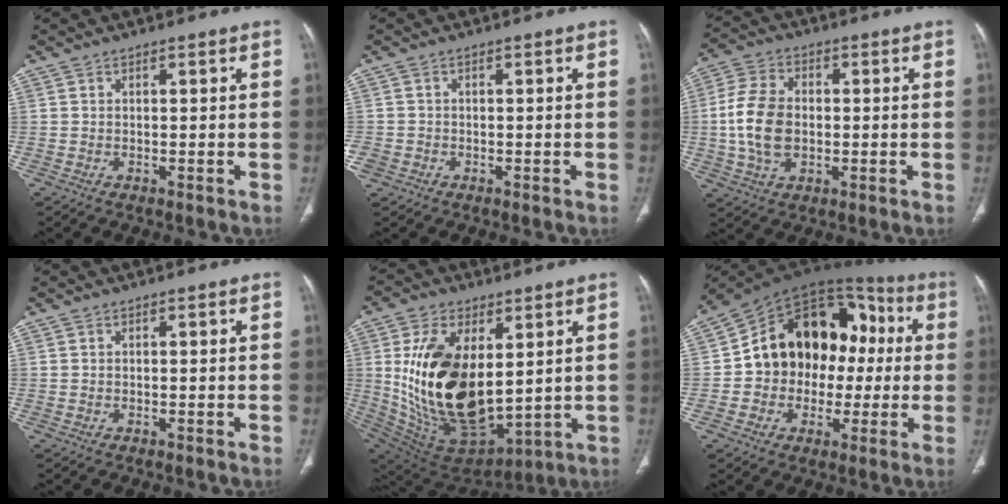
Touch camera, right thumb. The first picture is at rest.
{"total": 2.7, "force": [-1.0, 2.3, 0.9], "torque": [-0.020, 0.006, -0.016]}
{"total": 11.8, "force": [-0.5, 7.9, 8.7], "torque": [-0.167, 0.012, -0.011]}
{"total": 0.0}
{"total": 24.9, "force": [3.7, 14.0, 20.3], "torque": [-0.371, -0.040, 0.091]}
{"total": 20.8, "force": [0.3, 15.6, 13.7], "torque": [-0.164, 0.054, 0.005]}